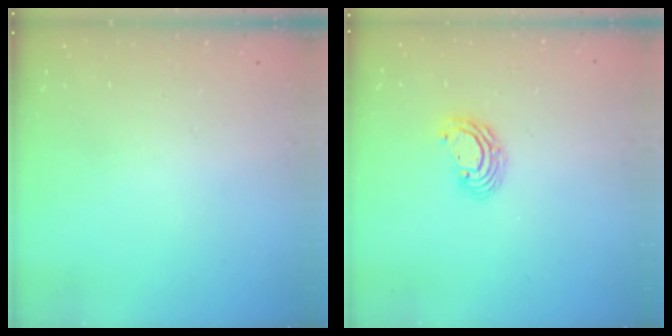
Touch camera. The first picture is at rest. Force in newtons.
{"total": 6.2, "press": 6.2, "slide": 0.4}